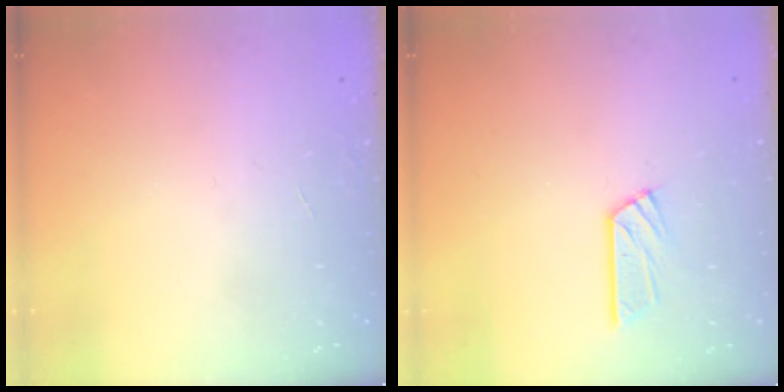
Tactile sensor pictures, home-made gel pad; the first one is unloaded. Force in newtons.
{"total": 6.9, "press": 6.9, "slide": 0.6}